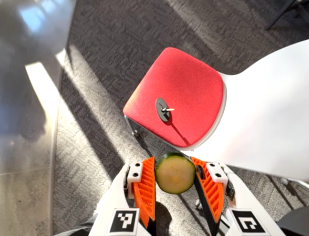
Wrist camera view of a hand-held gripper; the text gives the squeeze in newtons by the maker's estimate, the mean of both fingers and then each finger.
{"total": 7.5, "left": 7.9, "right": 7.2}